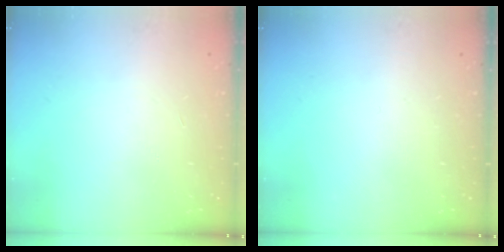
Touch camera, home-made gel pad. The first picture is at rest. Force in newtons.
{"total": 0.0}